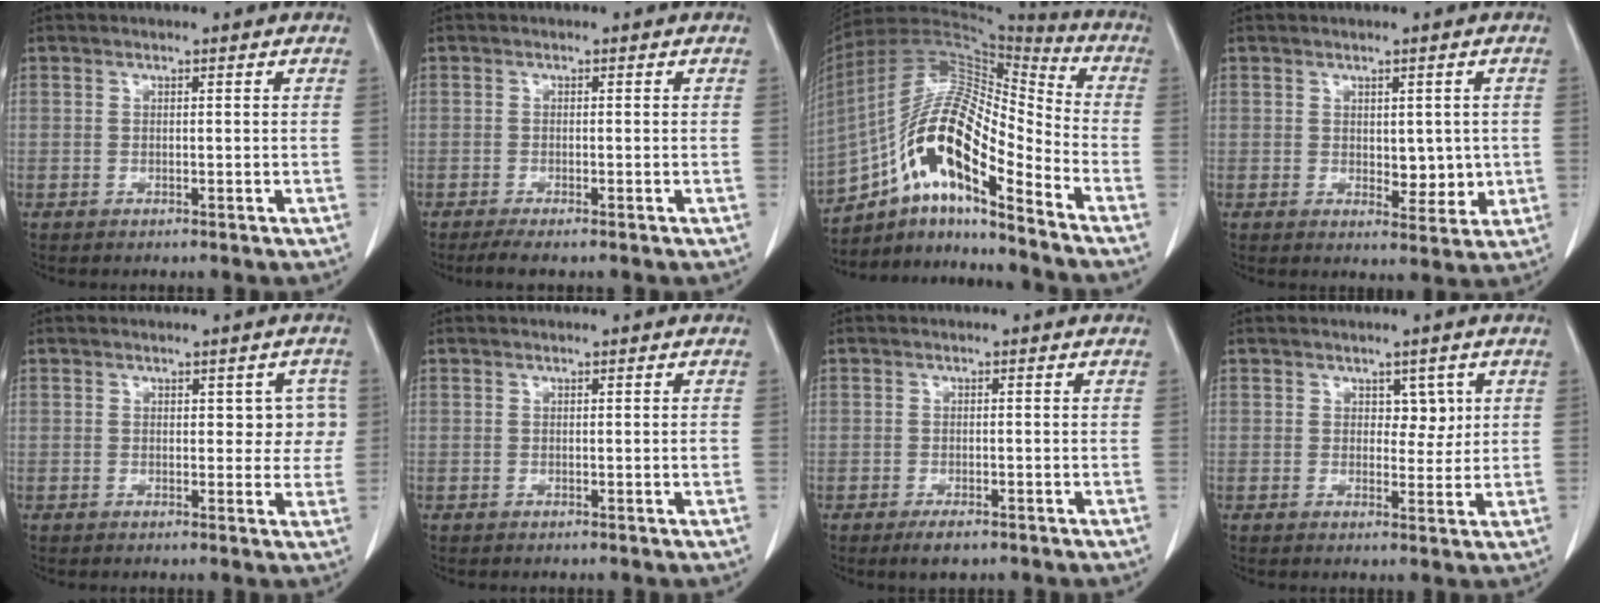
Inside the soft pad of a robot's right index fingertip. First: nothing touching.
{"total": 2.8, "force": [-2.2, 0.0, 1.7], "torque": [-0.028, -0.007, -0.036]}
{"total": 18.4, "force": [-10.0, 4.1, 14.9], "torque": [-0.294, 0.023, -0.173]}
{"total": 4.5, "force": [0.1, 2.5, 3.7], "torque": [-0.041, -0.008, 0.011]}
{"total": 3.8, "force": [0.9, 2.3, 2.9], "torque": [-0.018, 0.013, 0.009]}
{"total": 0.6, "force": [-0.1, -0.1, 0.6], "torque": [-0.008, -0.001, 0.000]}
{"total": 2.5, "force": [-1.7, 0.9, 1.6], "torque": [-0.030, -0.003, -0.023]}
{"total": 3.0, "force": [1.1, 1.9, 2.0], "torque": [-0.018, 0.000, 0.016]}